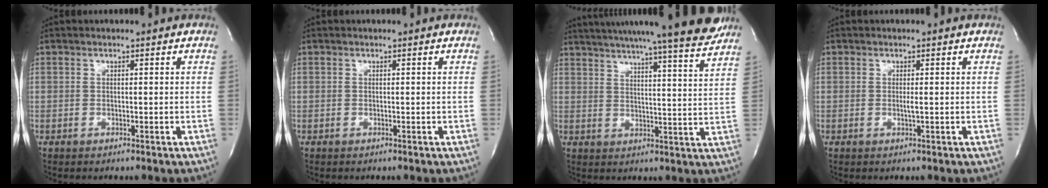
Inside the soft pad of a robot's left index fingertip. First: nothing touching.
{"total": 0.0}
{"total": 20.7, "force": [18.4, -0.5, 9.5], "torque": [-0.150, -0.029, 0.241]}
{"total": 0.8, "force": [-0.1, -0.1, 0.8], "torque": [-0.018, -0.004, -0.002]}